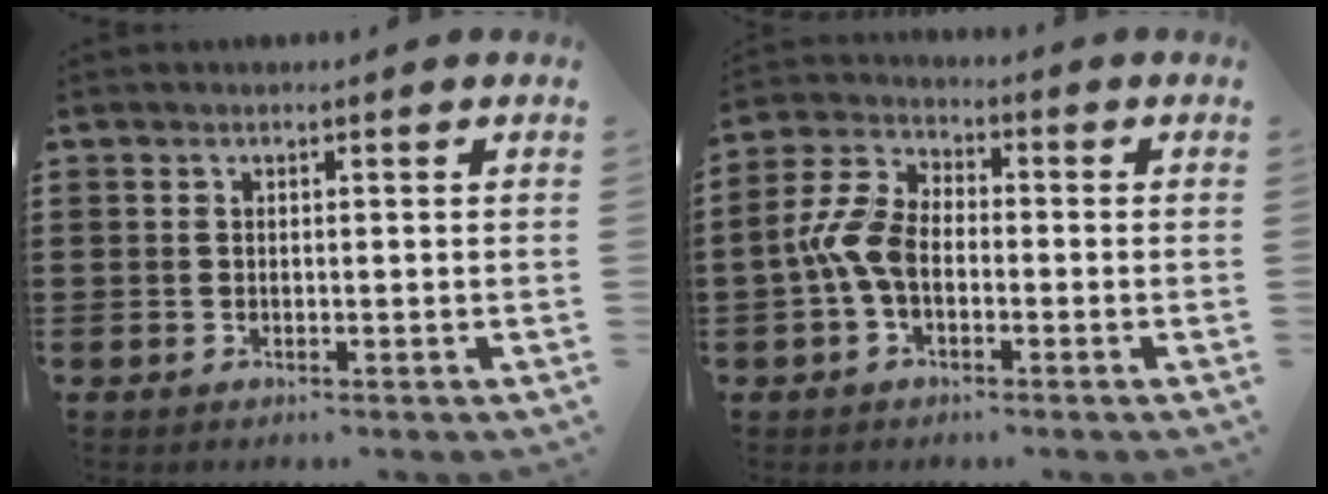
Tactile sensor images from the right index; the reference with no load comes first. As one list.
[{"total": 7.1, "force": [-2.0, 4.1, 5.5], "torque": [-0.145, -0.001, -0.048]}]